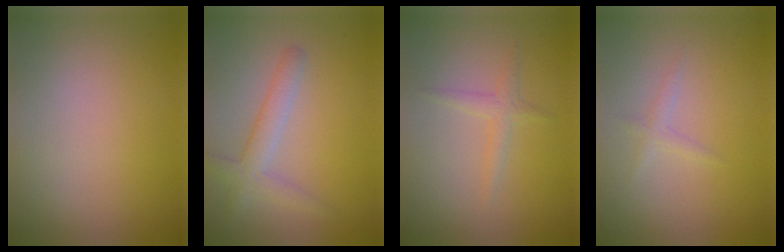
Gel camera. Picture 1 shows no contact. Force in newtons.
{"total": 2.7, "press": 2.7, "slide": 0.1}
{"total": 0.7, "press": 0.6, "slide": 0.1}
{"total": 1.0, "press": 1.0, "slide": 0.1}